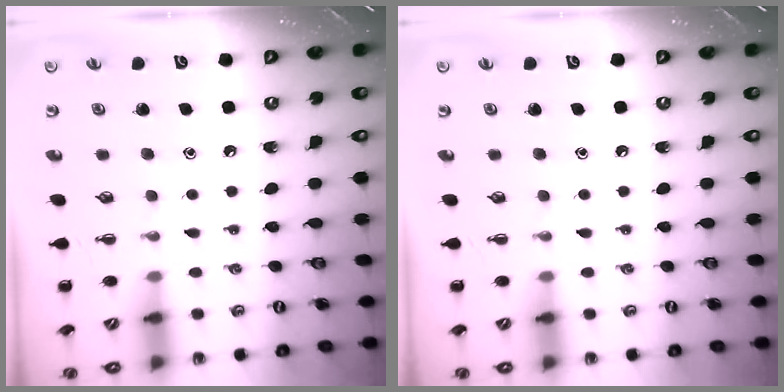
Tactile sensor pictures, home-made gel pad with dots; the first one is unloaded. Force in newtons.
{"total": 0.0}